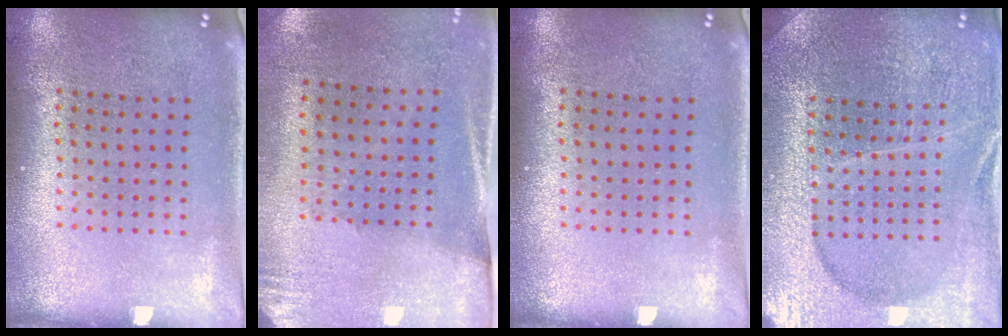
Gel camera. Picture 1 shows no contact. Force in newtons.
{"total": 2.7, "press": 2.3, "slide": 1.4}
{"total": 0.0}
{"total": 4.5, "press": 4.3, "slide": 1.5}